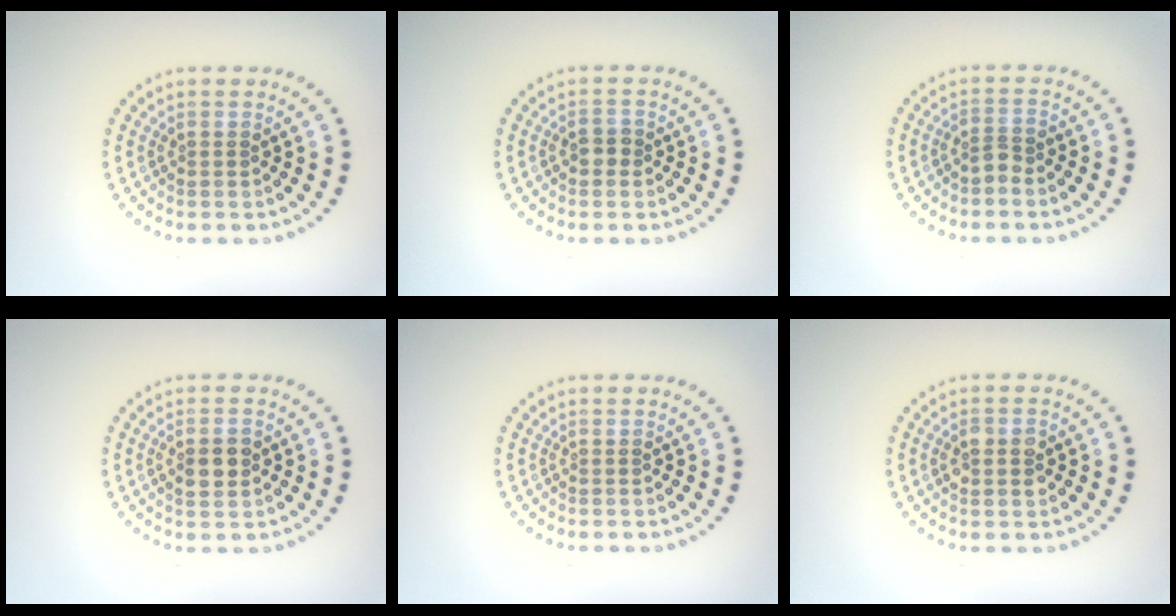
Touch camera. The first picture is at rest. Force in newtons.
{"total": 1.3, "press": 1.3, "slide": 0.5}
{"total": 1.5, "press": 1.2, "slide": 0.9}
{"total": 2.2, "press": 2.2, "slide": 0.0}
{"total": 0.0}
{"total": 2.4, "press": 2.4, "slide": 0.2}